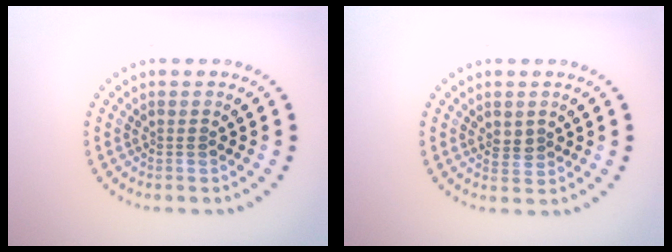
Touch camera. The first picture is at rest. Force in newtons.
{"total": 1.4, "press": 1.2, "slide": 0.6}